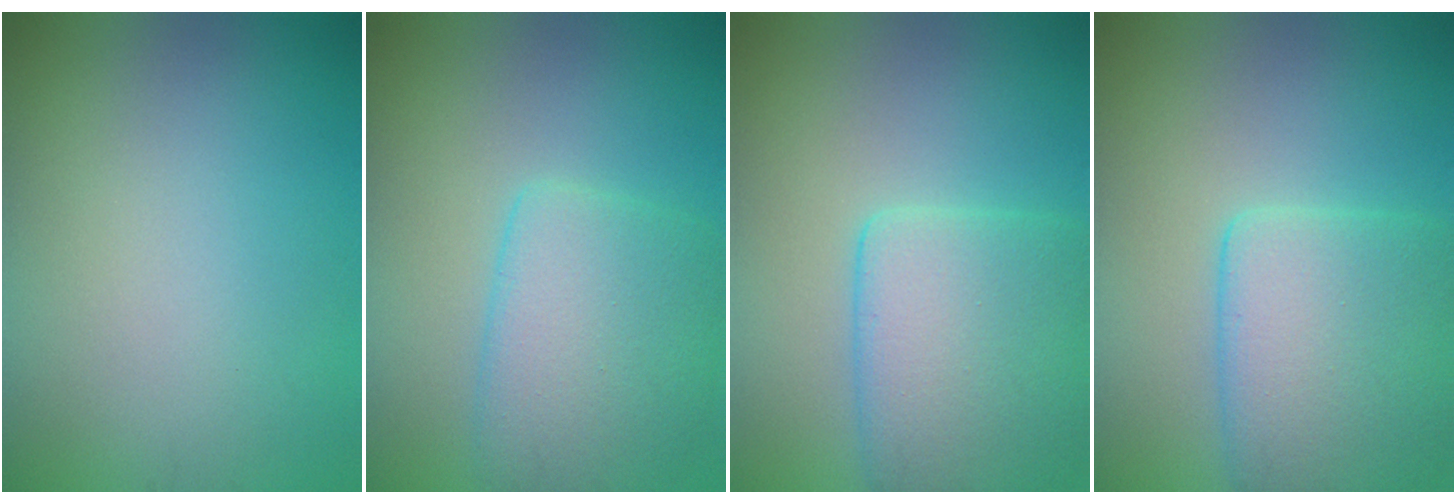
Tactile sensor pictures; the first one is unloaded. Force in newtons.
{"total": 5.2, "press": 5.2, "slide": 0.3}
{"total": 6.7, "press": 6.7, "slide": 0.3}
{"total": 6.7, "press": 6.7, "slide": 0.3}